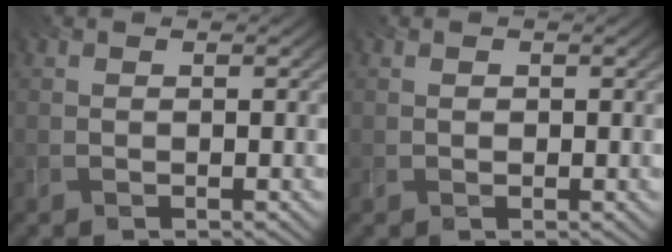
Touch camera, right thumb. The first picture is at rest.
{"total": 0.6, "force": [0.1, 0.6, 0.2], "torque": [-0.006, -0.004, 0.003]}